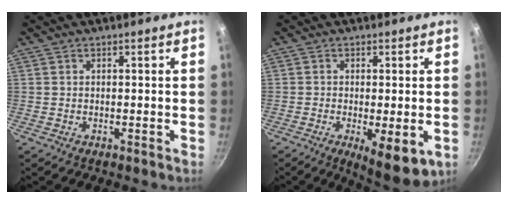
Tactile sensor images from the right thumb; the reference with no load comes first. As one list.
[{"total": 9.4, "force": [-3.0, 3.2, 8.3], "torque": [-0.119, -0.018, -0.040]}]